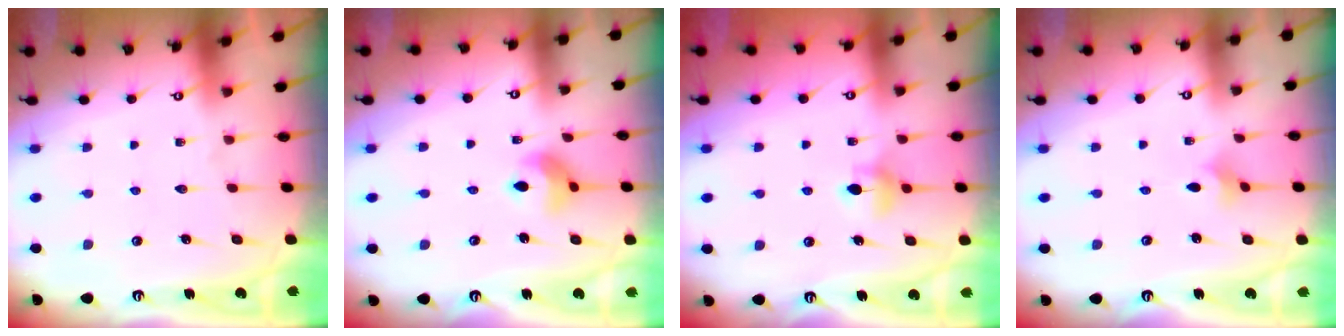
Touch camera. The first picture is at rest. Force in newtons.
{"total": 9.2, "press": 9.1, "slide": 1.5}
{"total": 5.9, "press": 5.9, "slide": 0.5}
{"total": 2.0, "press": 2.0, "slide": 0.4}